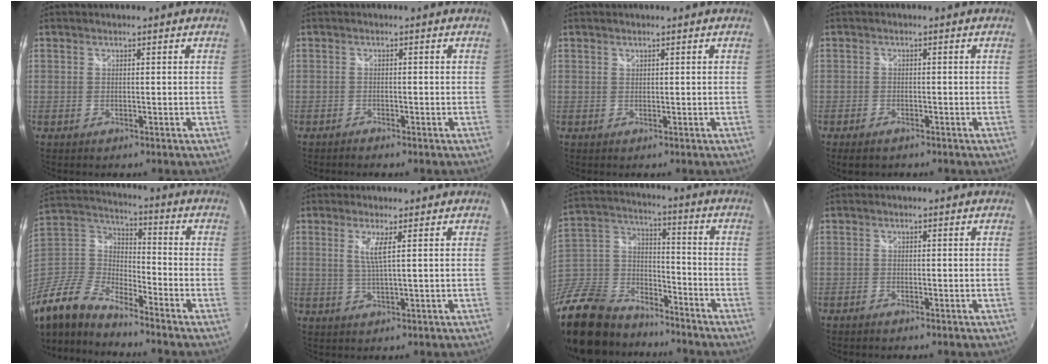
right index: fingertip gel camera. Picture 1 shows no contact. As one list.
[{"total": 1.2, "force": [-1.1, 0.3, 0.3], "torque": [-0.016, -0.002, -0.021]}, {"total": 0.6, "force": [0.6, 0.1, -0.1], "torque": [0.005, 0.004, 0.011]}, {"total": 3.4, "force": [-2.4, 1.6, 1.7], "torque": [-0.042, -0.011, -0.043]}, {"total": 14.0, "force": [-10.7, 5.1, 7.4], "torque": [-0.177, -0.004, -0.224]}, {"total": 3.1, "force": [1.1, -0.3, 2.9], "torque": [-0.058, -0.006, 0.020]}, {"total": 26.1, "force": [-18.8, 13.9, 11.6], "torque": [-0.302, 0.016, -0.319]}, {"total": 1.0, "force": [-0.8, 0.4, 0.3], "torque": [-0.009, -0.002, -0.017]}]